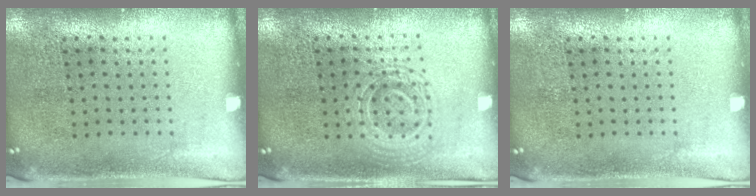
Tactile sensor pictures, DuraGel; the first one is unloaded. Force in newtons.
{"total": 1.4, "press": 1.3, "slide": 0.3}
{"total": 0.0}